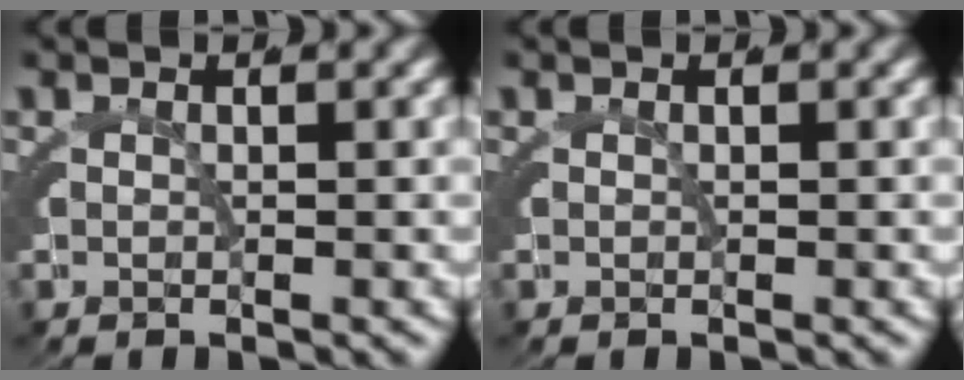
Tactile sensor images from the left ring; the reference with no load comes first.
{"total": 0.0}